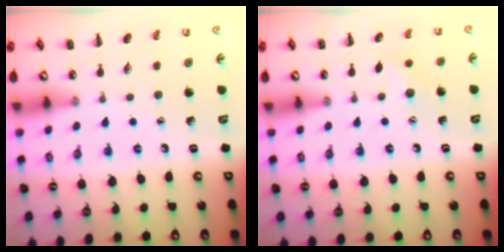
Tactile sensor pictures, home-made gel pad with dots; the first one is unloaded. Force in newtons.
{"total": 6.5, "press": 6.3, "slide": 1.7}